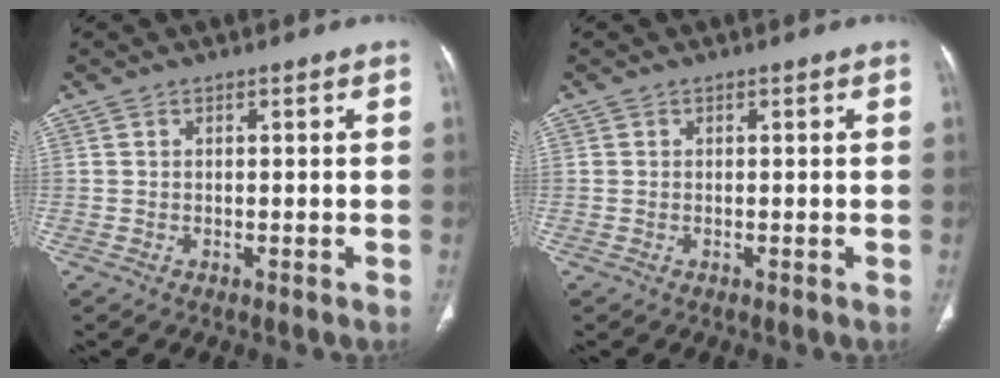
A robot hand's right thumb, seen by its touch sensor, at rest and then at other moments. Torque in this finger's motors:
{"motor_torque": [0.42, 0.31, 0.24, 0.21, -0.03]}